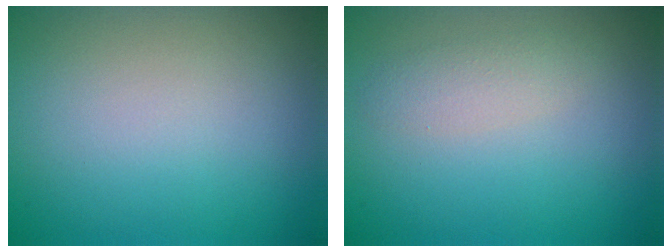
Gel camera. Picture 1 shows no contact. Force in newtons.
{"total": 1.7, "press": 1.7, "slide": 0.0}